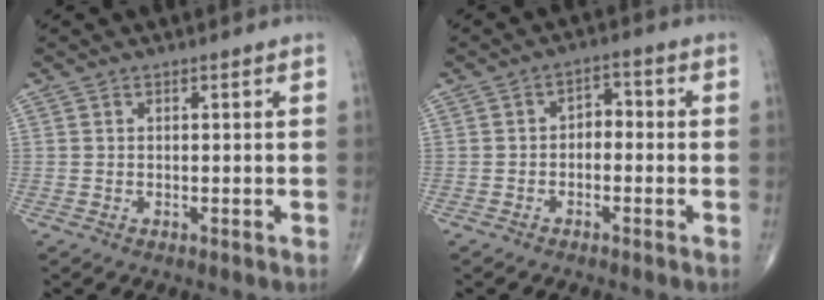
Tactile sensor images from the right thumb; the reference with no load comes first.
{"total": 3.4, "force": [-0.8, 2.3, 2.4], "torque": [-0.020, 0.023, -0.025]}